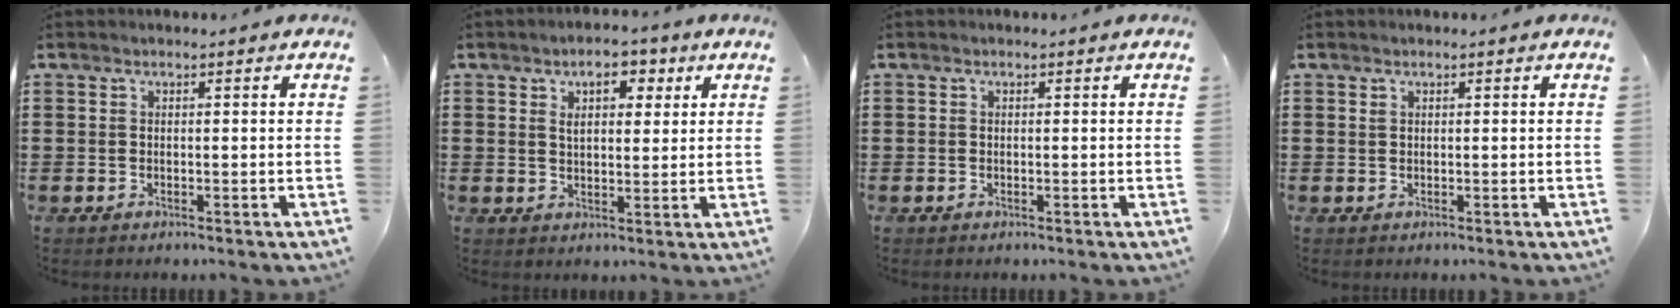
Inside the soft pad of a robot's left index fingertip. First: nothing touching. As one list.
[{"total": 5.1, "force": [2.6, 3.1, 3.0], "torque": [-0.042, 0.003, 0.035]}, {"total": 0.0}, {"total": 0.6, "force": [0.5, 0.3, 0.3], "torque": [-0.006, 0.002, 0.010]}]